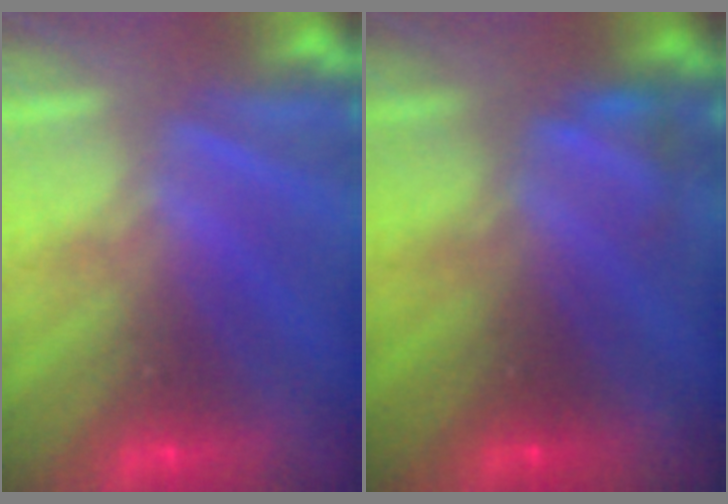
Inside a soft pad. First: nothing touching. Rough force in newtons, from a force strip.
{"total": 2.3}